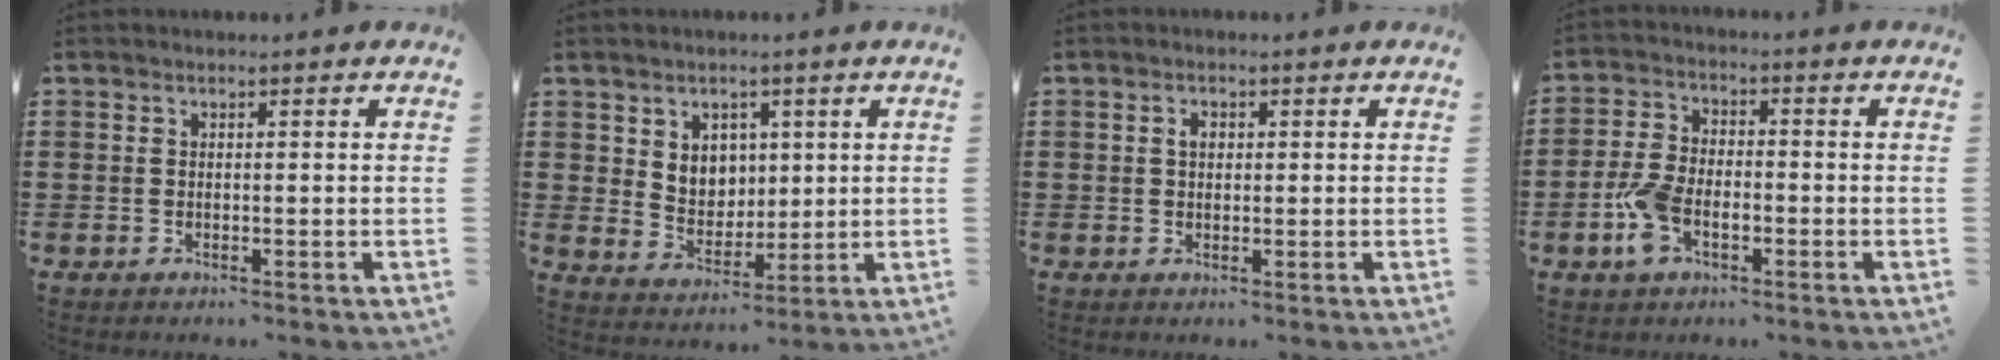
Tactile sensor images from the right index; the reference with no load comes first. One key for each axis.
{"total": 4.9, "fx": 2.4, "fy": 4.1, "fz": 1.2, "tx": -0.029, "ty": -0.003, "tz": 0.041}
{"total": 1.6, "fx": 0.4, "fy": 1.0, "fz": 1.2, "tx": -0.027, "ty": 0.005, "tz": 0.007}
{"total": 6.0, "fx": -2.2, "fy": 3.3, "fz": 4.5, "tx": -0.110, "ty": 0.000, "tz": -0.046}